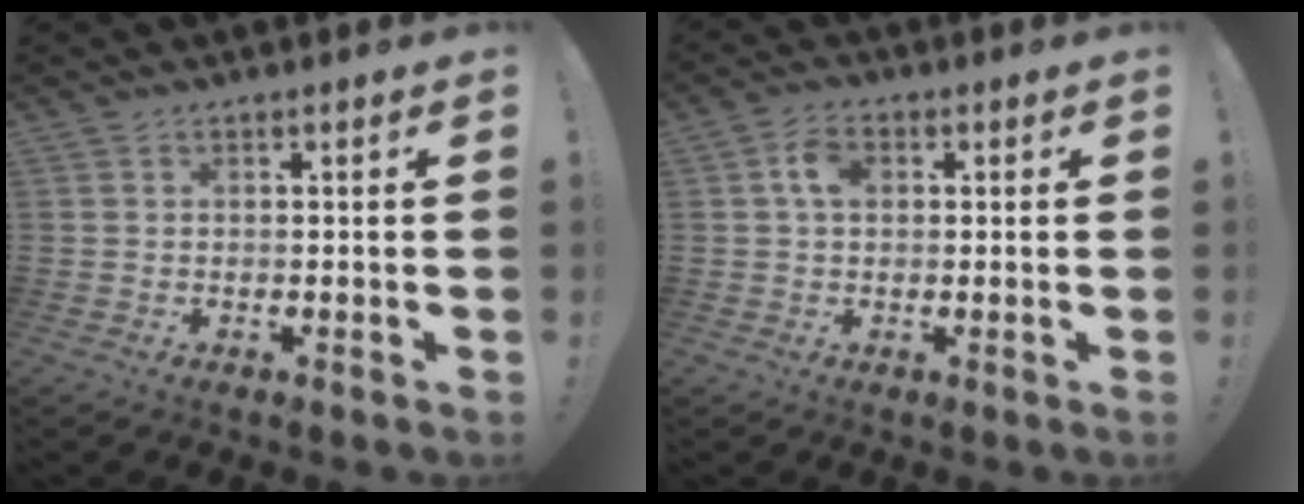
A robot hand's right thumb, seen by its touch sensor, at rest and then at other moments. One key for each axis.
{"total": 5.5, "fx": 1.2, "fy": 3.6, "fz": 4.0, "tx": -0.066, "ty": 0.008, "tz": 0.022}